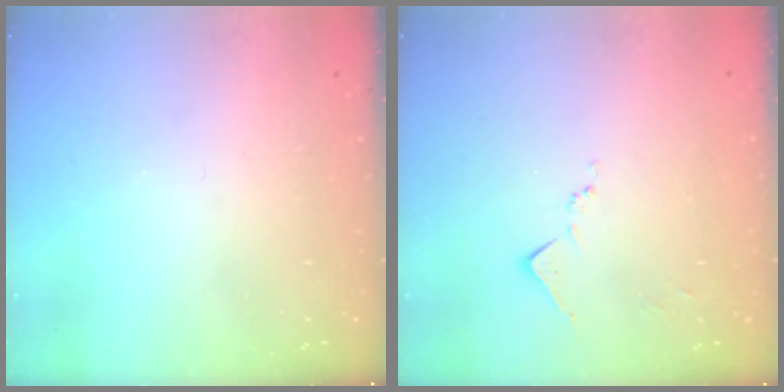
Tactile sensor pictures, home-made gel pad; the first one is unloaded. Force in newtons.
{"total": 7.3, "press": 7.2, "slide": 0.7}